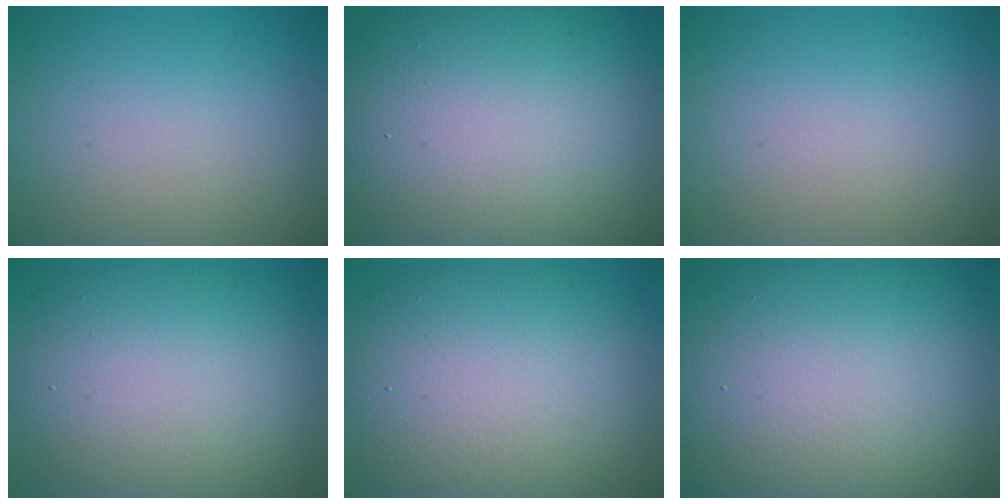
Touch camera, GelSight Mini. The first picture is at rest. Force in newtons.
{"total": 18.1, "press": 18.1, "slide": 0.8}
{"total": 0.0}
{"total": 11.0, "press": 11.0, "slide": 0.8}
{"total": 11.5, "press": 11.5, "slide": 0.3}
{"total": 18.3, "press": 18.3, "slide": 0.7}